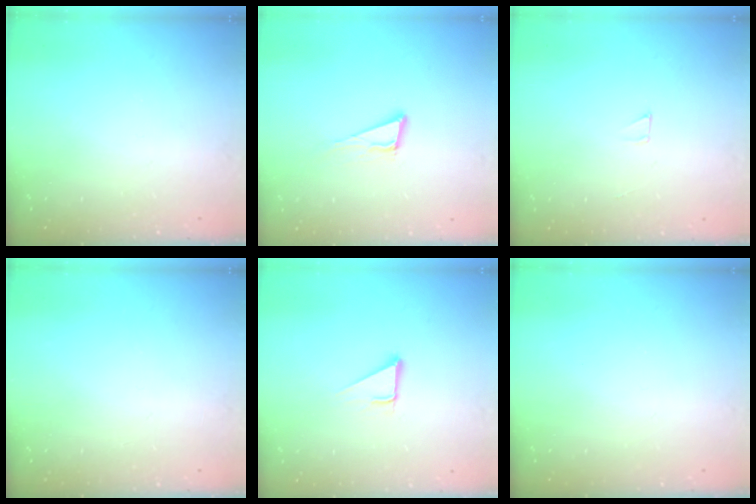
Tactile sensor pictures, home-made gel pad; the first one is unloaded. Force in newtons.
{"total": 8.3, "press": 7.6, "slide": 3.4}
{"total": 2.0, "press": 2.0, "slide": 0.0}
{"total": 0.0}
{"total": 2.9, "press": 2.9, "slide": 0.1}
{"total": 0.0}